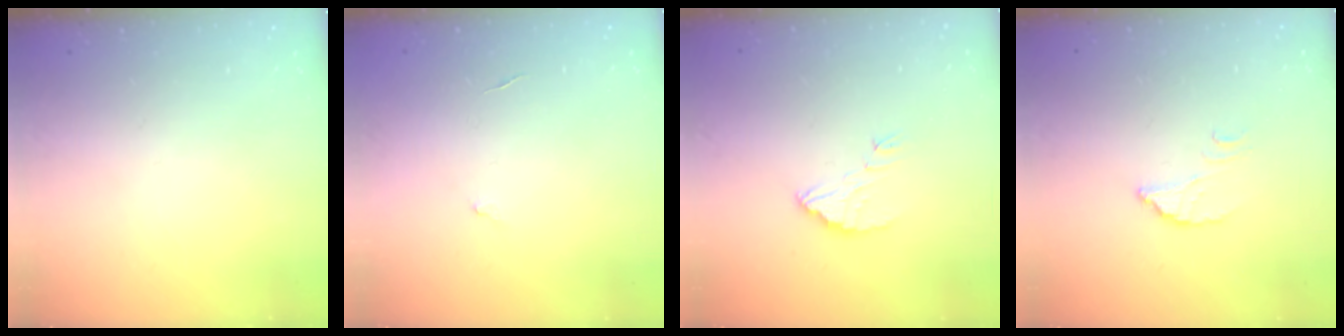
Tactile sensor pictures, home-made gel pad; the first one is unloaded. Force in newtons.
{"total": 2.8, "press": 2.8, "slide": 0.2}
{"total": 3.1, "press": 3.1, "slide": 0.3}
{"total": 2.6, "press": 2.6, "slide": 0.1}